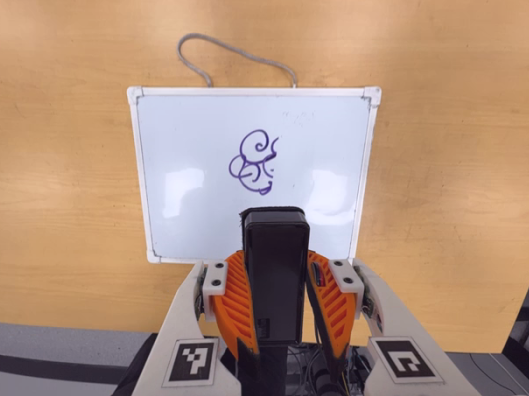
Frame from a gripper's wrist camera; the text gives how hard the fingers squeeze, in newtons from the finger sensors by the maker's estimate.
{"total": 7.9, "left": 6.4, "right": 9.4}